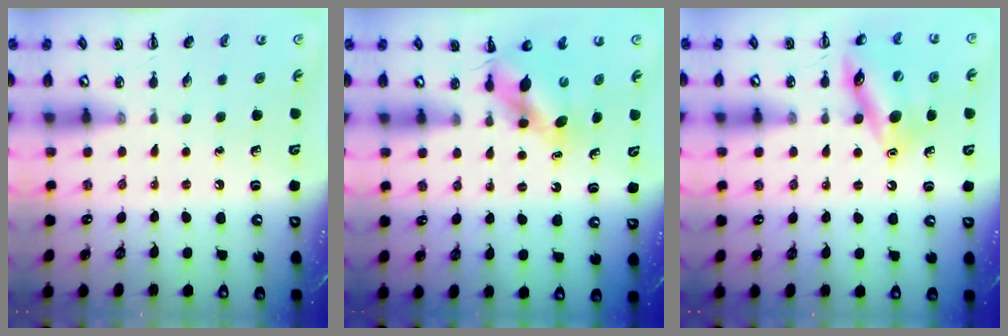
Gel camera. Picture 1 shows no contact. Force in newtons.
{"total": 6.0, "press": 6.0, "slide": 0.4}
{"total": 15.0, "press": 14.8, "slide": 2.5}